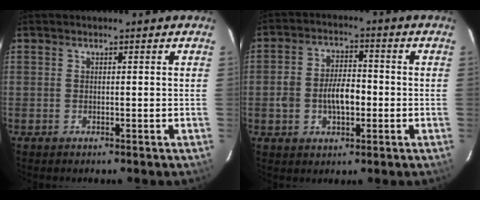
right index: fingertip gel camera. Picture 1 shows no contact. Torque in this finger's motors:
{"motor_torque": [0.18, 0.00, 0.42, 0.09]}